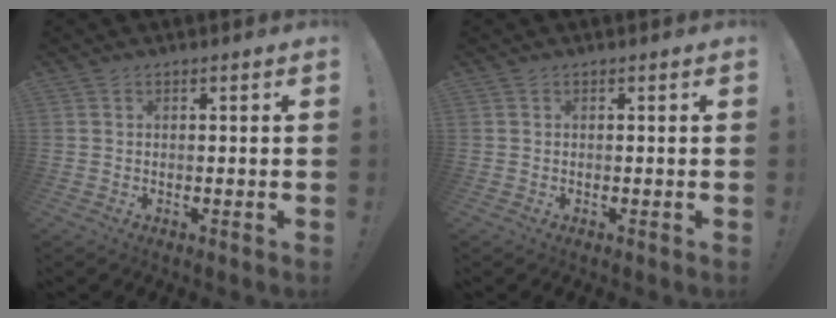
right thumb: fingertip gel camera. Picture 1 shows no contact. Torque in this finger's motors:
{"motor_torque": [-0.01, 0.01, 0.00, 0.00, 0.00]}